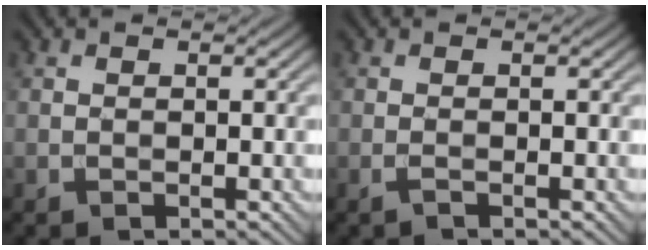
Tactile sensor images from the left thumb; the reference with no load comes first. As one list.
[{"total": 0.7, "force": [-0.4, 0.0, 0.6], "torque": [-0.015, 0.001, -0.012]}]